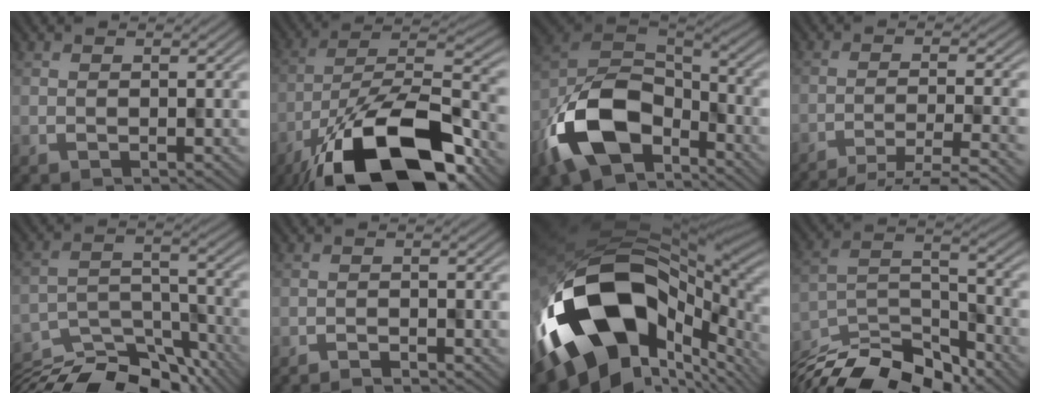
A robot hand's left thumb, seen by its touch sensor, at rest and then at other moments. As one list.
[{"total": 18.2, "force": [-11.2, 6.6, 12.7], "torque": [-0.210, -0.013, -0.206]}, {"total": 14.8, "force": [-7.1, 8.8, 9.5], "torque": [-0.211, -0.033, -0.144]}, {"total": 7.0, "force": [-5.8, 0.5, 3.9], "torque": [-0.062, 0.007, -0.091]}, {"total": 13.9, "force": [-12.2, 3.9, 5.4], "torque": [-0.102, -0.012, -0.183]}, {"total": 1.9, "force": [-1.8, 0.0, 0.3], "torque": [-0.007, 0.004, -0.032]}, {"total": 20.2, "force": [-4.0, 13.2, 14.8], "torque": [-0.307, -0.064, -0.035]}, {"total": 13.1, "force": [-11.3, 3.9, 5.4], "torque": [-0.109, -0.002, -0.193]}]